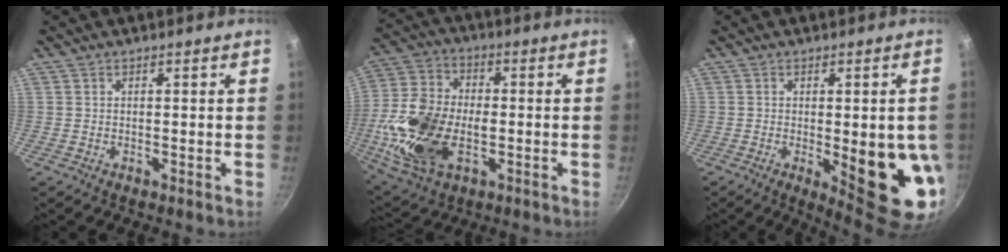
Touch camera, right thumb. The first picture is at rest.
{"total": 19.1, "force": [-3.6, 11.6, 14.8], "torque": [-0.301, 0.005, -0.059]}
{"total": 17.4, "force": [-3.5, 5.6, 16.1], "torque": [-0.158, -0.011, -0.019]}